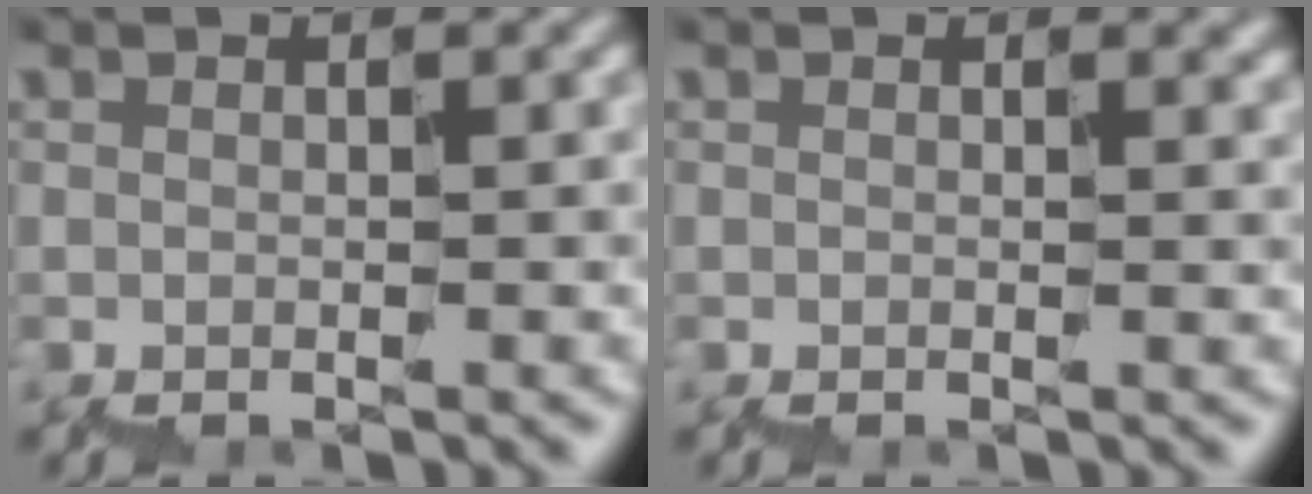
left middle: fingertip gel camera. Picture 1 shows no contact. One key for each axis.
{"total": 1.0, "fx": 0.5, "fy": 0.5, "fz": 0.8, "tx": -0.002, "ty": 0.007, "tz": 0.006}